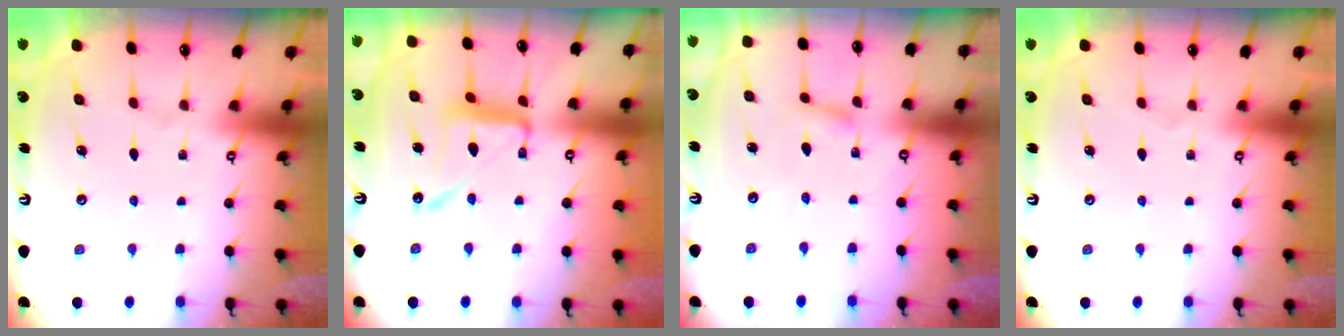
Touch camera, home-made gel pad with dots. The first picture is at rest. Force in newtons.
{"total": 13.9, "press": 13.8, "slide": 1.1}
{"total": 2.2, "press": 2.2, "slide": 0.3}
{"total": 0.0}